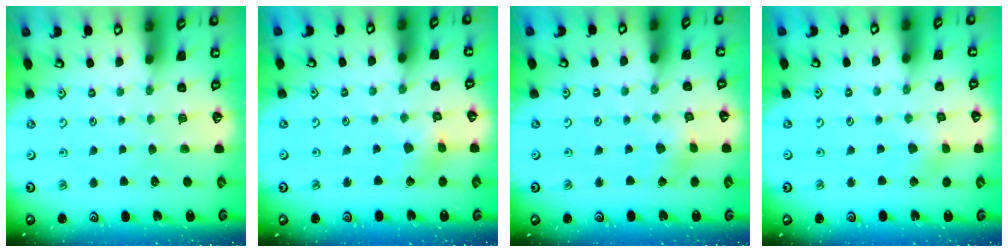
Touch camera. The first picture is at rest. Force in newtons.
{"total": 3.3, "press": 3.3, "slide": 0.5}
{"total": 2.7, "press": 2.7, "slide": 0.3}
{"total": 2.9, "press": 2.8, "slide": 0.7}